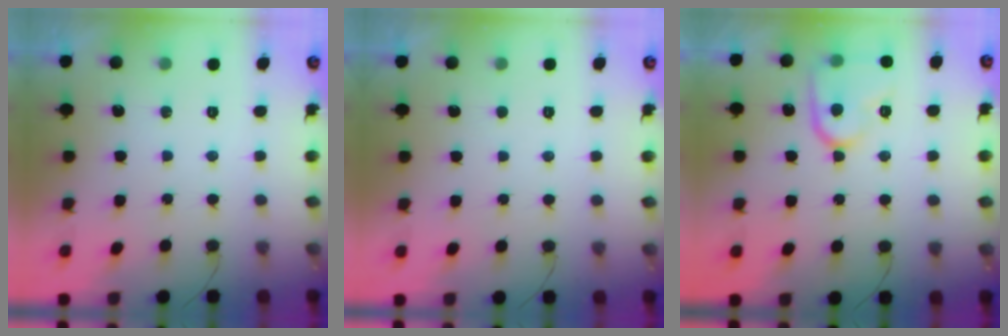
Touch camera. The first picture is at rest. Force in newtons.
{"total": 1.6, "press": 1.6, "slide": 0.2}
{"total": 12.0, "press": 12.0, "slide": 1.0}